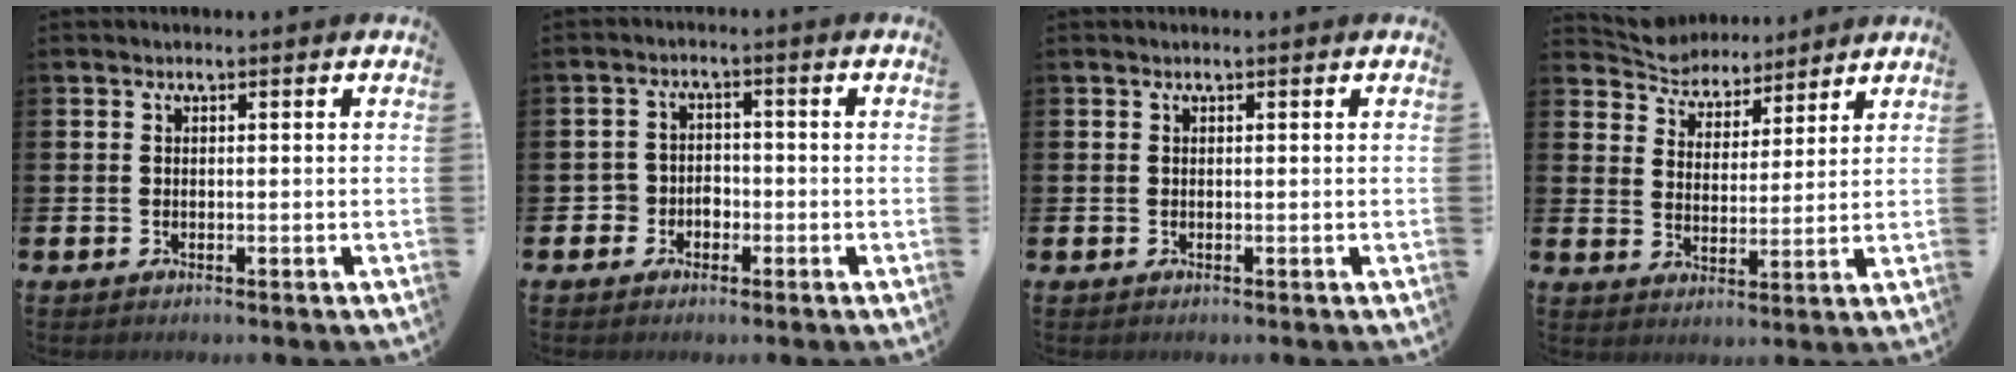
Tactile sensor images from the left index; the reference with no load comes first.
{"total": 2.9, "force": [-1.6, 2.4, 0.4], "torque": [-0.022, 0.009, -0.038]}
{"total": 0.0}
{"total": 4.8, "force": [4.5, 1.6, -0.6], "torque": [-0.017, -0.031, 0.078]}